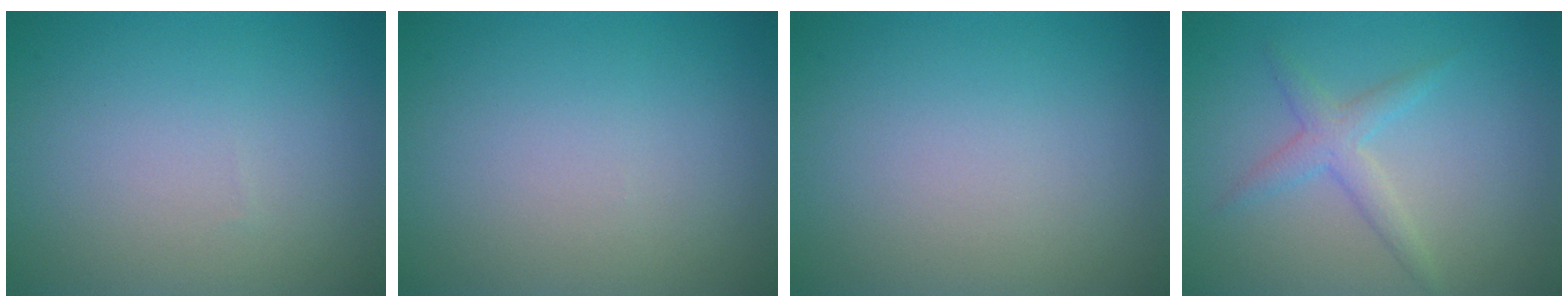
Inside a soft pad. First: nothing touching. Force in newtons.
{"total": 0.0}
{"total": 0.0}
{"total": 2.2, "press": 2.2, "slide": 0.1}